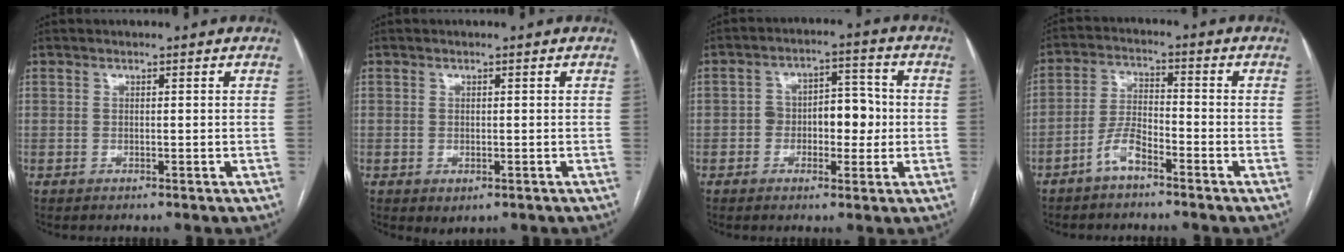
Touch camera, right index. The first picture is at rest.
{"total": 1.6, "force": [-0.6, 1.0, 1.0], "torque": [-0.011, -0.002, 0.001]}
{"total": 7.2, "force": [-0.8, 4.1, 5.9], "torque": [-0.082, 0.030, -0.009]}
{"total": 5.1, "force": [-3.6, 1.3, 3.4], "torque": [-0.077, 0.008, -0.071]}